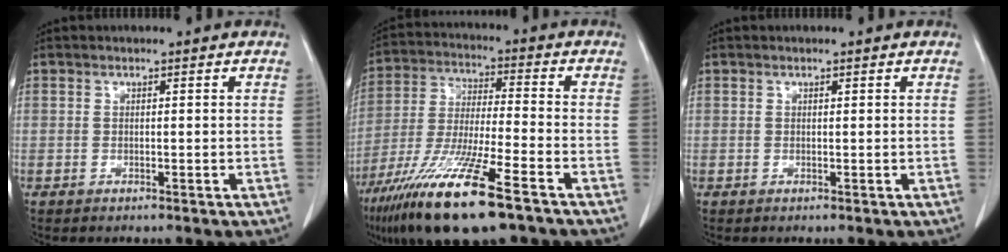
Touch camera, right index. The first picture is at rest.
{"total": 17.3, "force": [-10.6, 1.5, 13.5], "torque": [-0.273, -0.048, -0.196]}
{"total": 0.0}